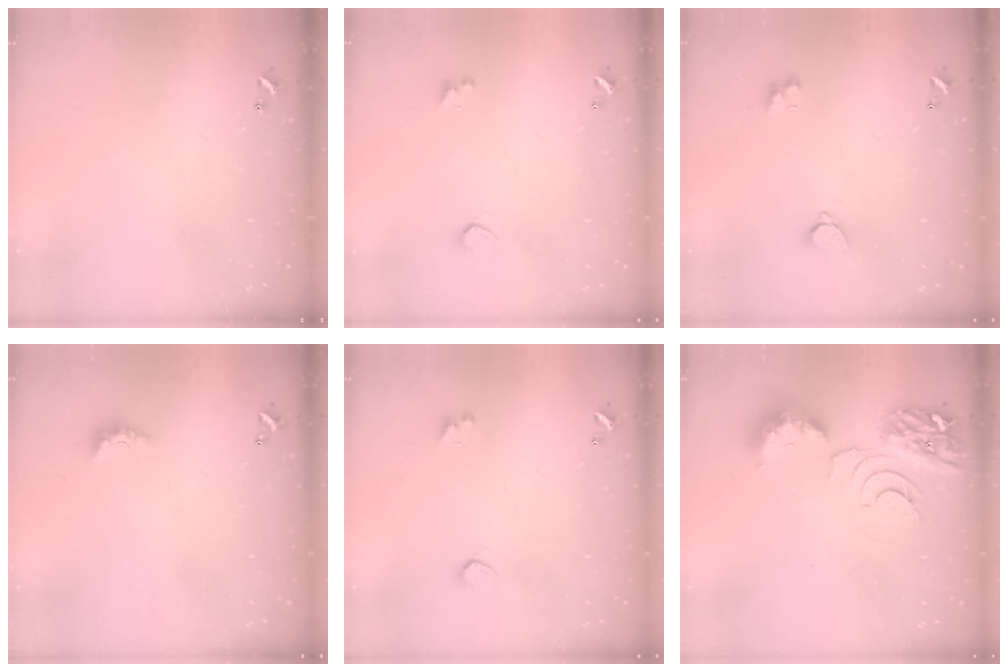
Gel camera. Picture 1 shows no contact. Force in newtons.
{"total": 0.9, "press": 0.8, "slide": 0.4}
{"total": 2.2, "press": 2.0, "slide": 0.9}
{"total": 2.3, "press": 2.2, "slide": 0.7}
{"total": 0.9, "press": 0.8, "slide": 0.4}
{"total": 10.1, "press": 10.0, "slide": 1.2}